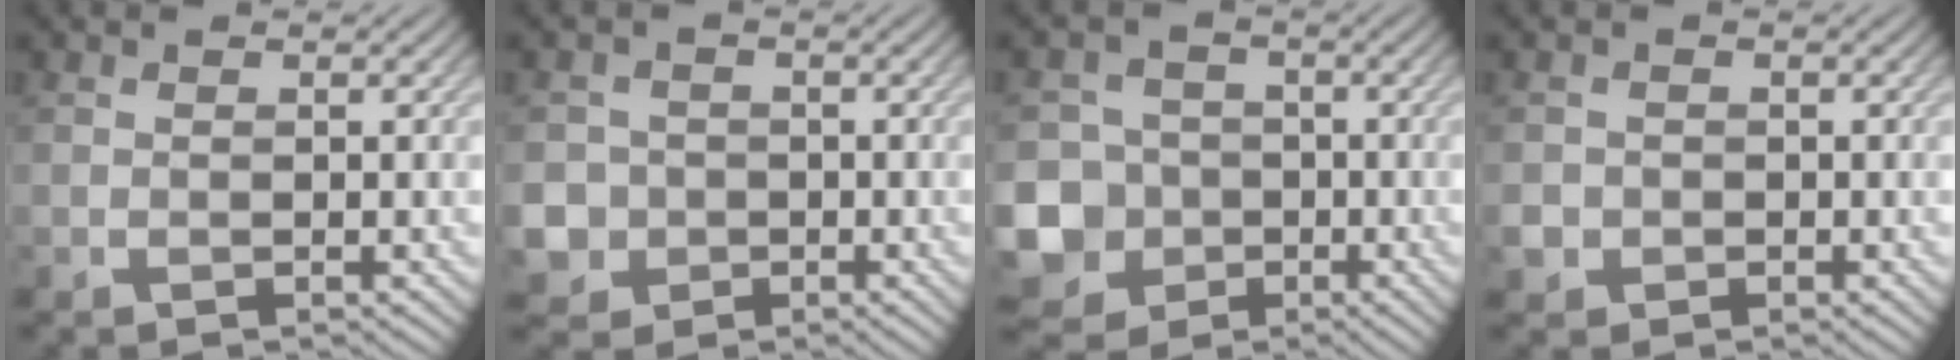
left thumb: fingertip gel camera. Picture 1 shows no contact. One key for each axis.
{"total": 5.6, "fx": -1.8, "fy": 5.2, "fz": 1.2, "tx": -0.040, "ty": -0.015, "tz": -0.053}
{"total": 11.7, "fx": -4.3, "fy": 10.4, "fz": 3.3, "tx": -0.115, "ty": -0.041, "tz": -0.099}
{"total": 2.0, "fx": -0.8, "fy": 1.8, "fz": 0.4, "tx": -0.011, "ty": -0.008, "tz": -0.017}